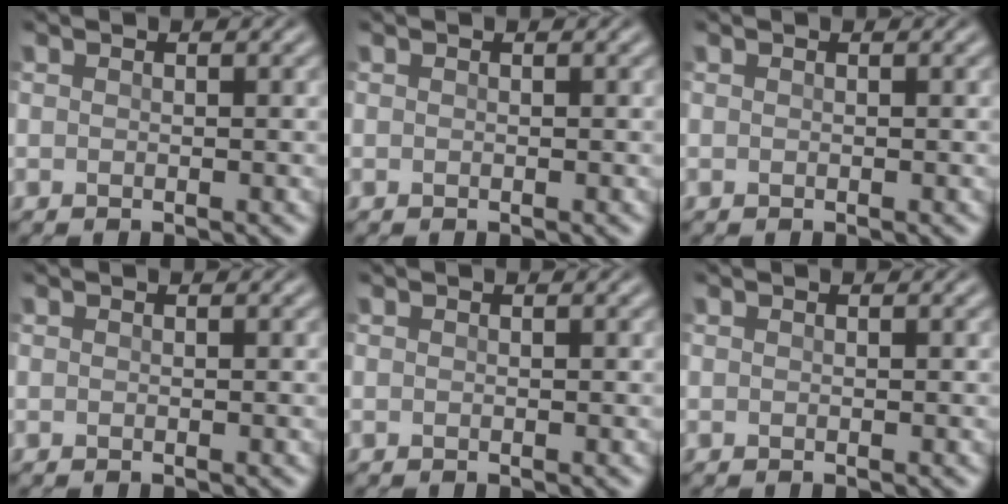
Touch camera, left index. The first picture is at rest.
{"total": 0.0}
{"total": 0.0}
{"total": 0.0}
{"total": 0.0}
{"total": 0.0}